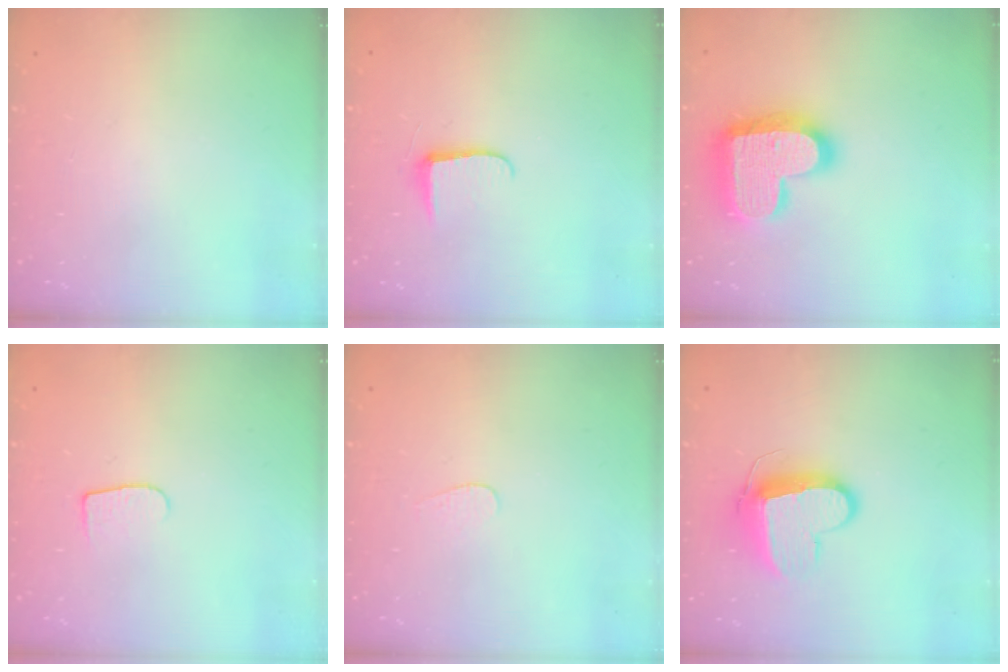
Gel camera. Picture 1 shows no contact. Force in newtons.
{"total": 5.6, "press": 5.6, "slide": 0.7}
{"total": 21.4, "press": 21.4, "slide": 1.3}
{"total": 5.8, "press": 5.8, "slide": 0.7}
{"total": 3.5, "press": 3.5, "slide": 0.3}
{"total": 11.3, "press": 11.3, "slide": 1.1}